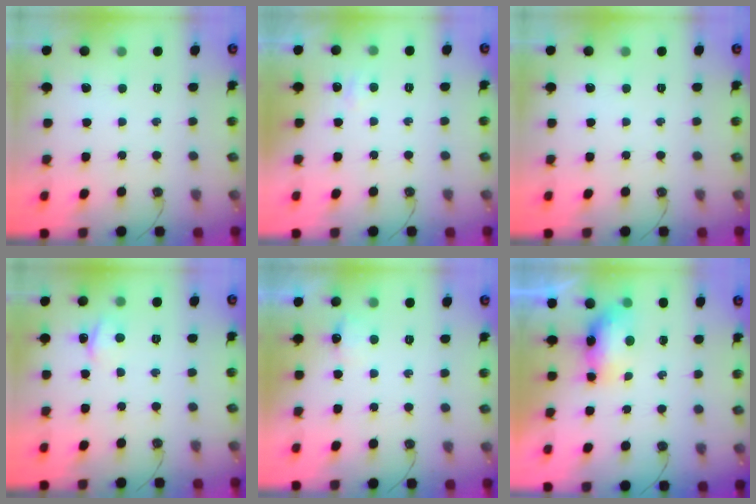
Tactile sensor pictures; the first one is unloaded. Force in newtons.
{"total": 3.5, "press": 2.8, "slide": 2.2}
{"total": 0.0}
{"total": 2.9, "press": 2.8, "slide": 0.3}
{"total": 5.4, "press": 5.3, "slide": 1.3}
{"total": 7.1, "press": 7.1, "slide": 0.7}